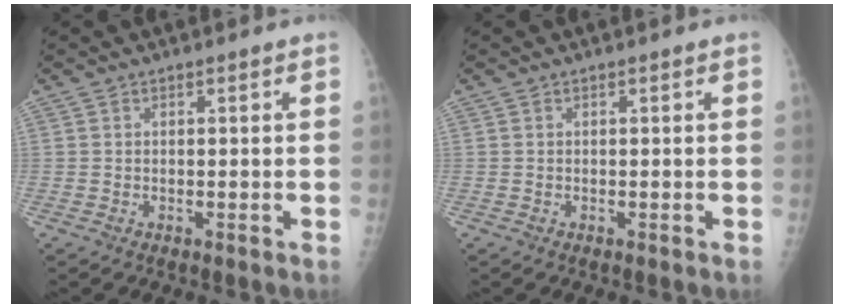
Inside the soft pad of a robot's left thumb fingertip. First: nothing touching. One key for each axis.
{"total": 0.0}